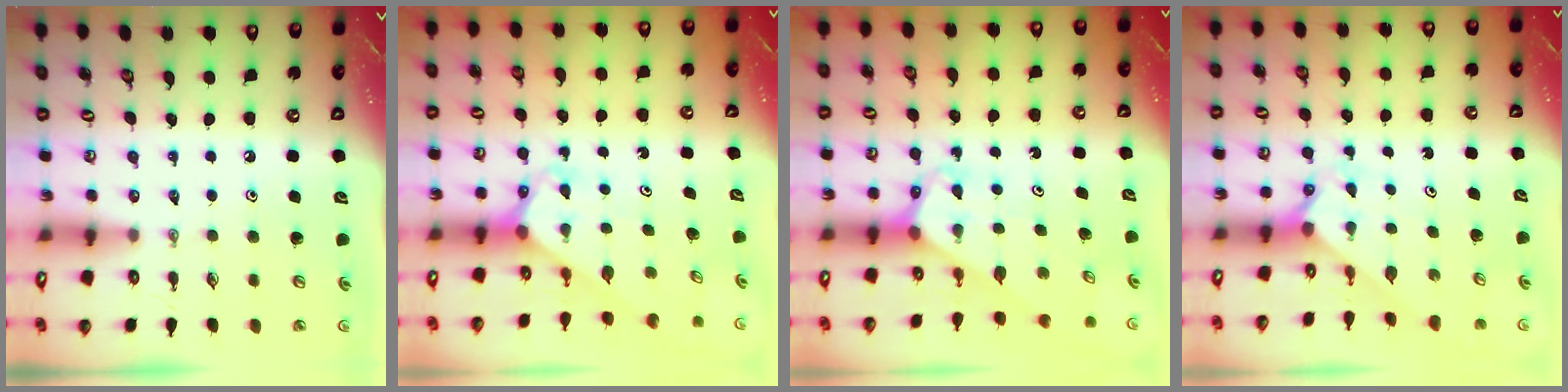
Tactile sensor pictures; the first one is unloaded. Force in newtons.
{"total": 2.7, "press": 2.7, "slide": 0.2}
{"total": 3.2, "press": 3.2, "slide": 0.2}
{"total": 1.8, "press": 1.8, "slide": 0.2}